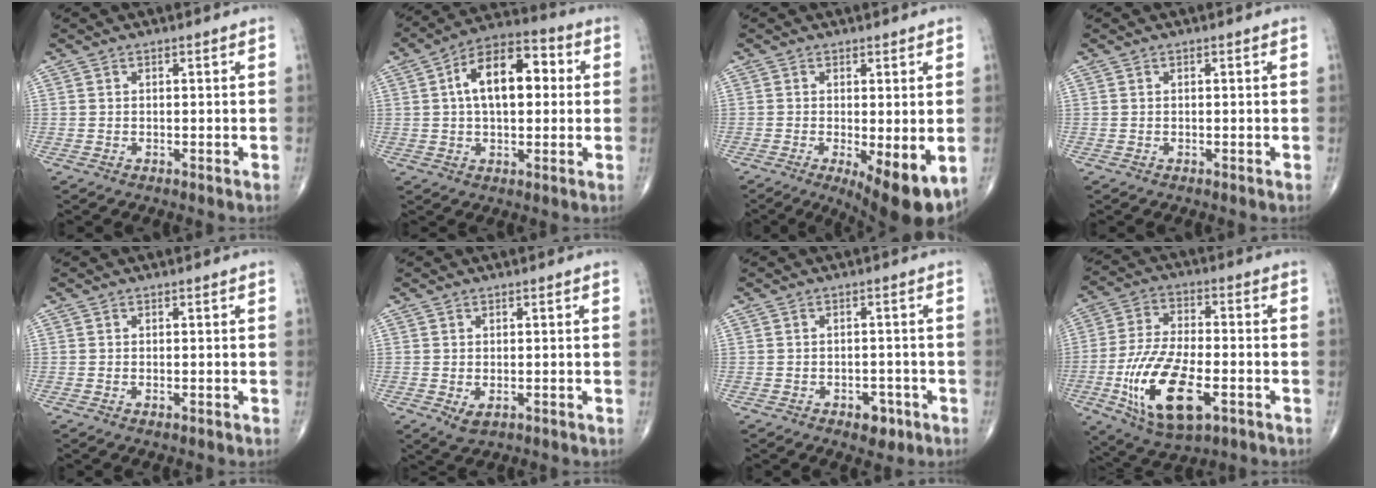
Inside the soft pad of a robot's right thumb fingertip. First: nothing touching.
{"total": 14.3, "force": [2.2, 7.9, 11.8], "torque": [-0.173, 0.027, 0.028]}
{"total": 10.1, "force": [-3.1, 3.0, 9.1], "torque": [-0.130, -0.022, -0.040]}
{"total": 0.0}
{"total": 0.7, "force": [-0.2, 0.3, 0.6], "torque": [-0.011, -0.001, -0.004]}
{"total": 2.6, "force": [-0.7, 1.5, 2.0], "torque": [-0.029, -0.004, -0.002]}
{"total": 3.9, "force": [-2.1, 2.5, 2.2], "torque": [-0.013, 0.011, -0.024]}
{"total": 17.8, "force": [-5.8, 8.0, 14.8], "torque": [-0.286, 0.008, -0.096]}